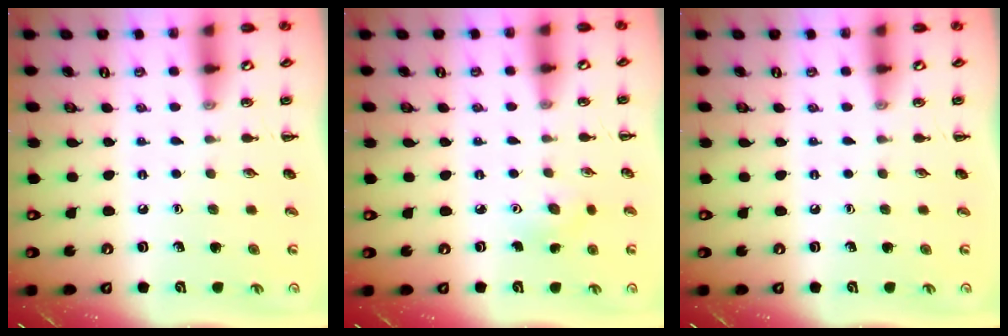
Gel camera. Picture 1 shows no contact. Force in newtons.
{"total": 3.8, "press": 3.7, "slide": 1.0}
{"total": 0.0}